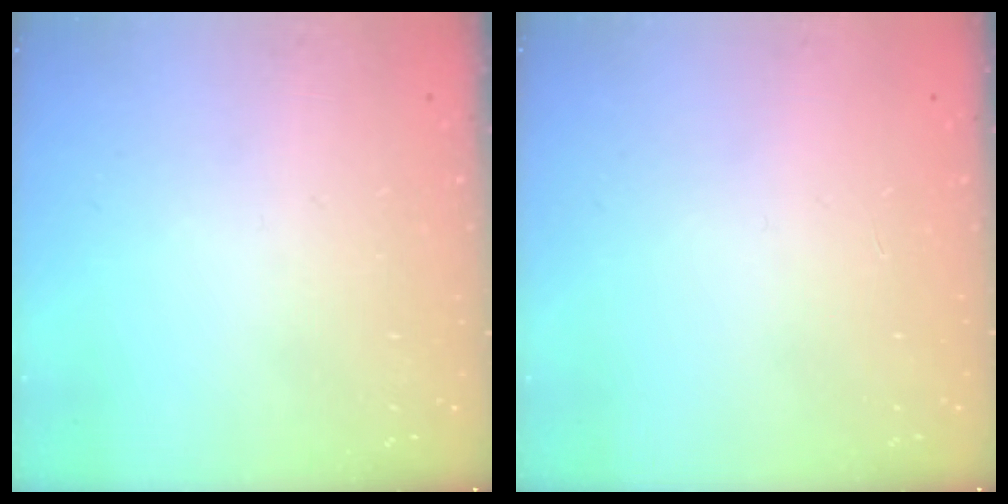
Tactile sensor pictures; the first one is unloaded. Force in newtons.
{"total": 0.0}